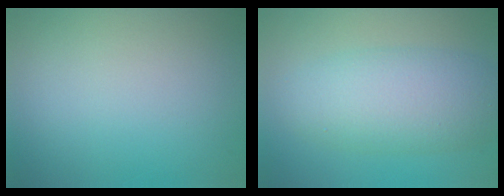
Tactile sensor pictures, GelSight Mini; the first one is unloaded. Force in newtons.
{"total": 6.2, "press": 6.2, "slide": 0.0}